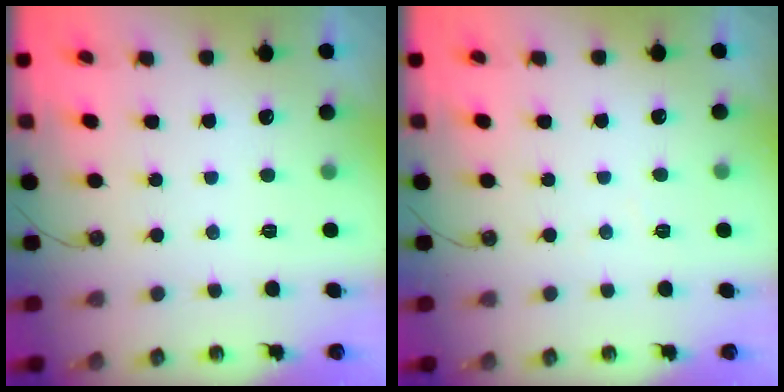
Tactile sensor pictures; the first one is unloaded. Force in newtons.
{"total": 4.1, "press": 4.0, "slide": 0.7}